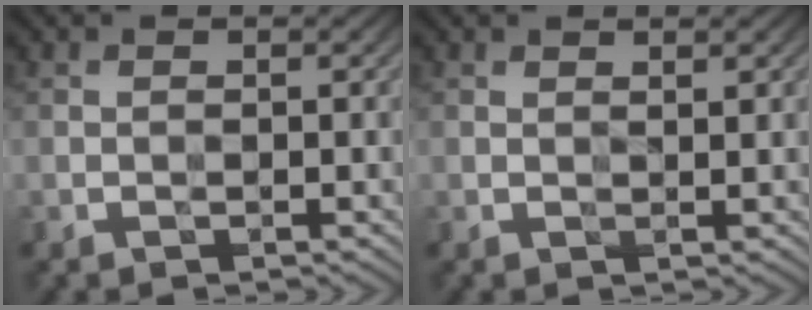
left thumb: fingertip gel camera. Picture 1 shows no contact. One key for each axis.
{"total": 1.1, "fx": 1.1, "fy": -0.2, "fz": 0.1, "tx": -0.004, "ty": 0.001, "tz": 0.015}